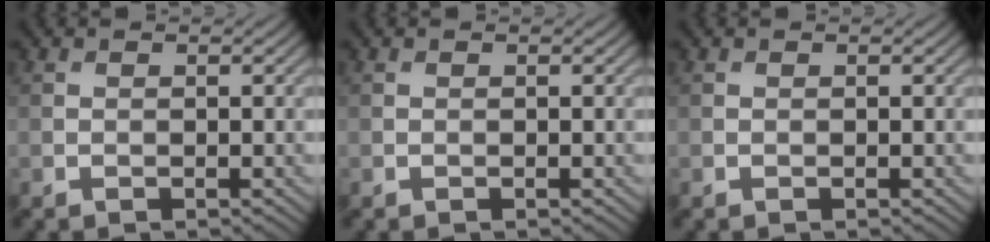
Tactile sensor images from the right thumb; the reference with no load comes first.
{"total": 0.0}
{"total": 0.0}